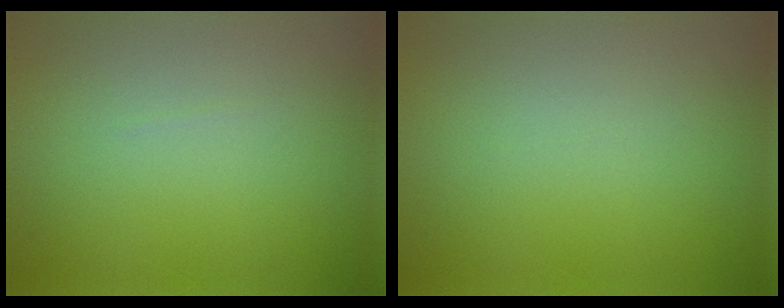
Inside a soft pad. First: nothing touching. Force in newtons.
{"total": 0.0}